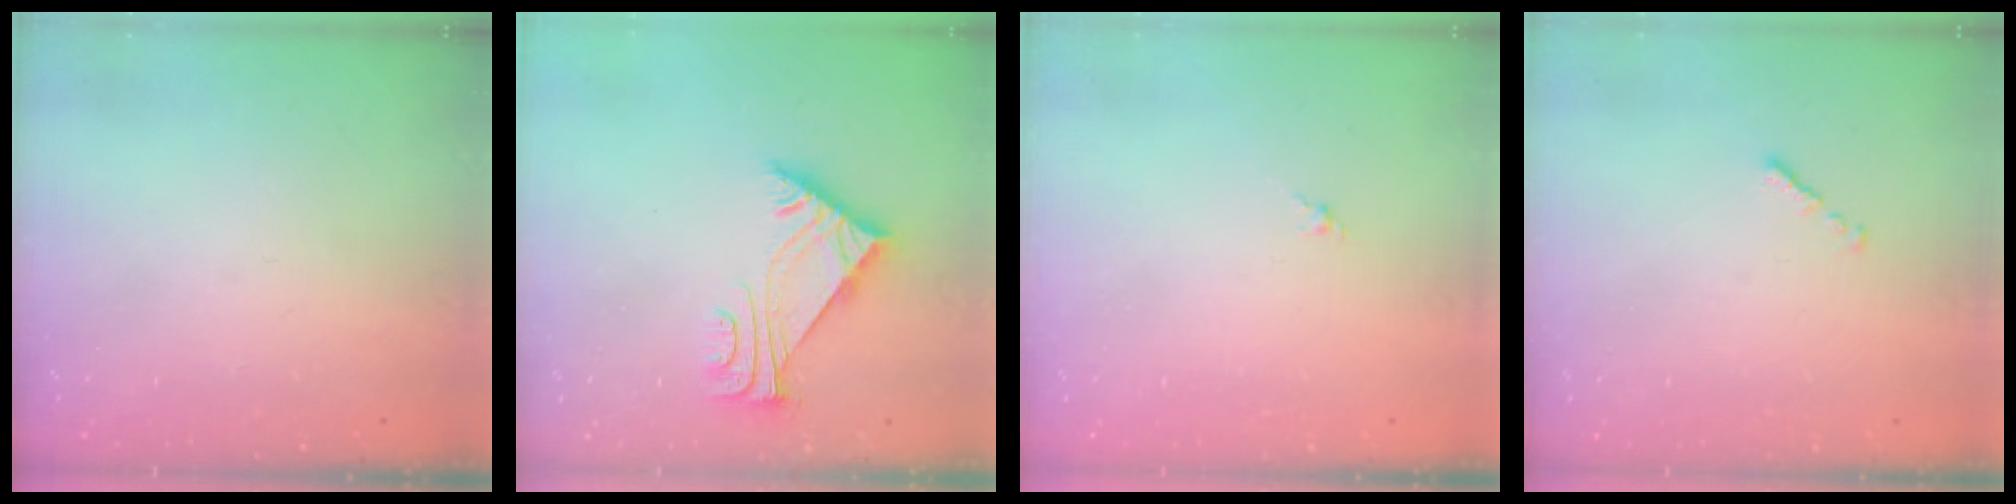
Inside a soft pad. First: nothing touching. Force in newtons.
{"total": 6.6, "press": 6.5, "slide": 1.2}
{"total": 1.4, "press": 1.2, "slide": 0.6}
{"total": 0.7, "press": 0.6, "slide": 0.4}